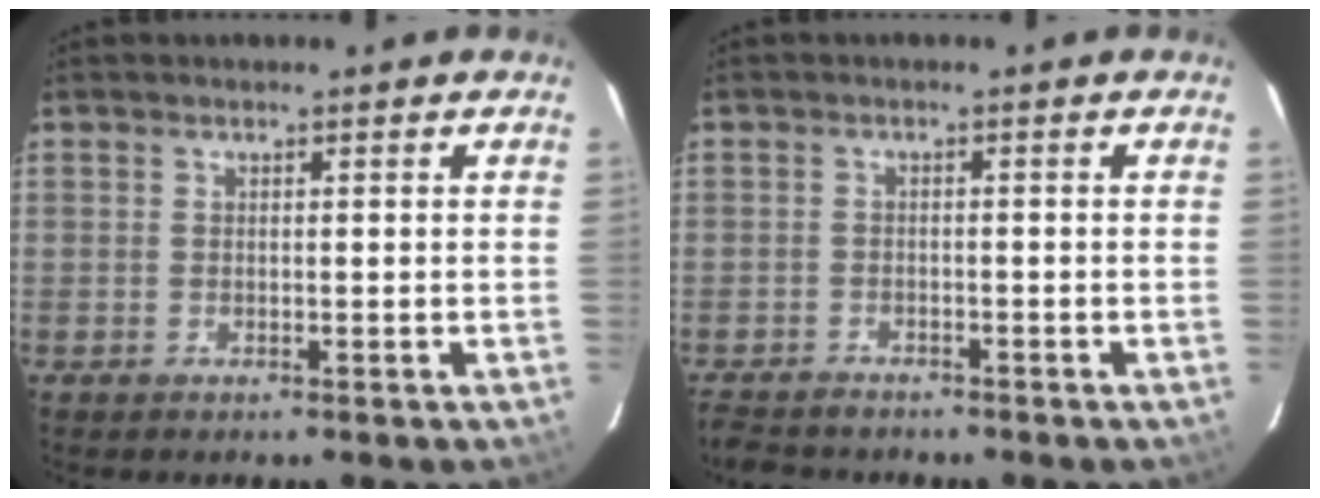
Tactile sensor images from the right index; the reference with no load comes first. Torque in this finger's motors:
{"motor_torque": [0.20, -0.03, 0.06, 0.02]}